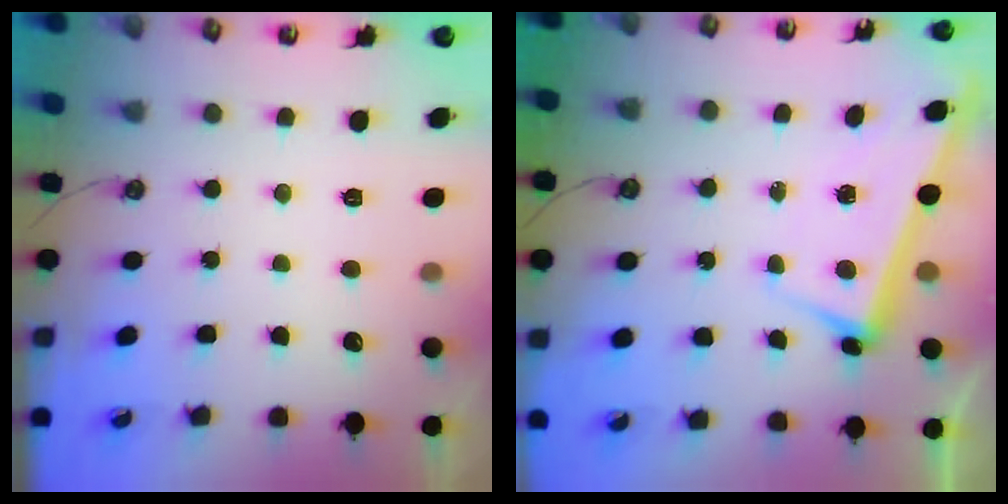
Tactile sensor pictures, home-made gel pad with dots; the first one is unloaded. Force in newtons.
{"total": 2.6, "press": 2.5, "slide": 0.7}